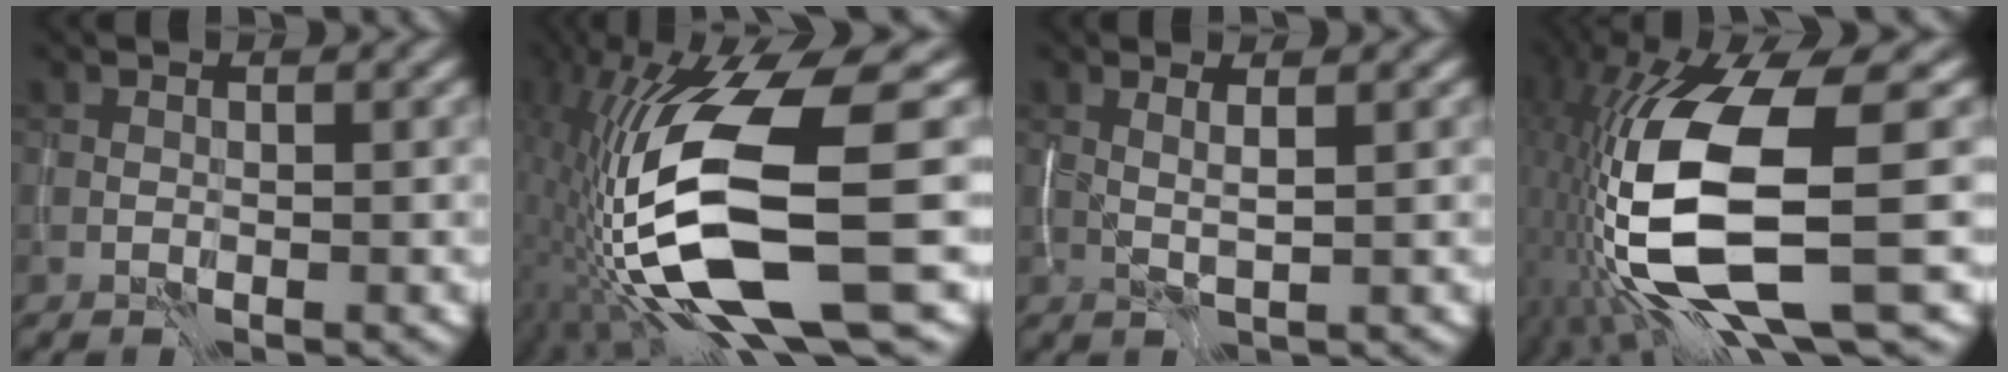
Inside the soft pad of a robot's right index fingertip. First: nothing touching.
{"total": 14.1, "force": [-1.7, 3.4, 13.6], "torque": [-0.267, -0.006, -0.021]}
{"total": 1.9, "force": [0.7, 0.3, 1.8], "torque": [-0.030, -0.004, 0.013]}
{"total": 14.2, "force": [-1.9, 4.8, 13.2], "torque": [-0.273, -0.018, -0.027]}